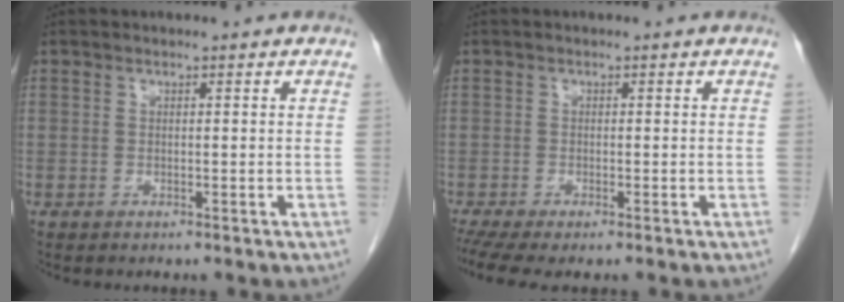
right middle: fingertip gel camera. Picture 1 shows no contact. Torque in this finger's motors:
{"motor_torque": [1.06, -0.47, 0.09, 0.05]}